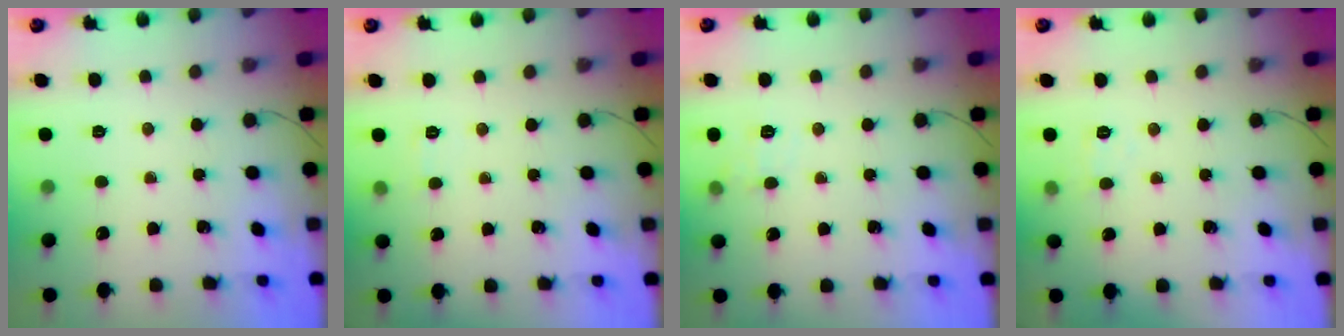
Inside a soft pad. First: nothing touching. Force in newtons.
{"total": 4.3, "press": 4.1, "slide": 1.2}
{"total": 6.3, "press": 6.0, "slide": 1.9}
{"total": 4.4, "press": 4.1, "slide": 1.6}